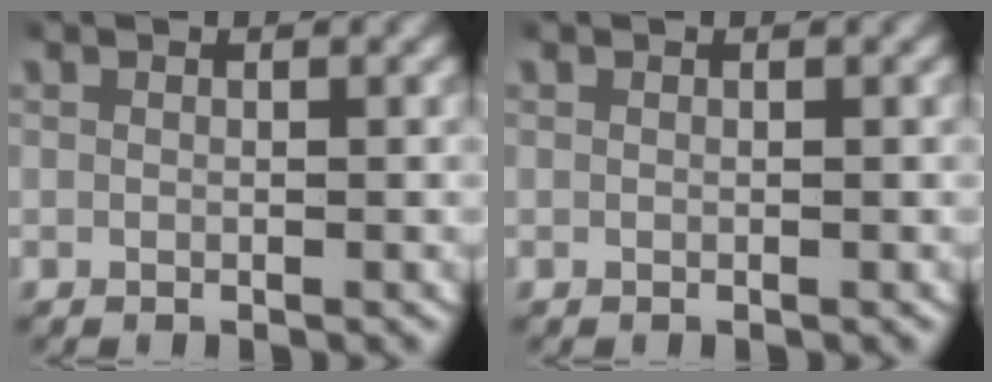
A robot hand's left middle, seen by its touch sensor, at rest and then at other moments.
{"total": 0.0}